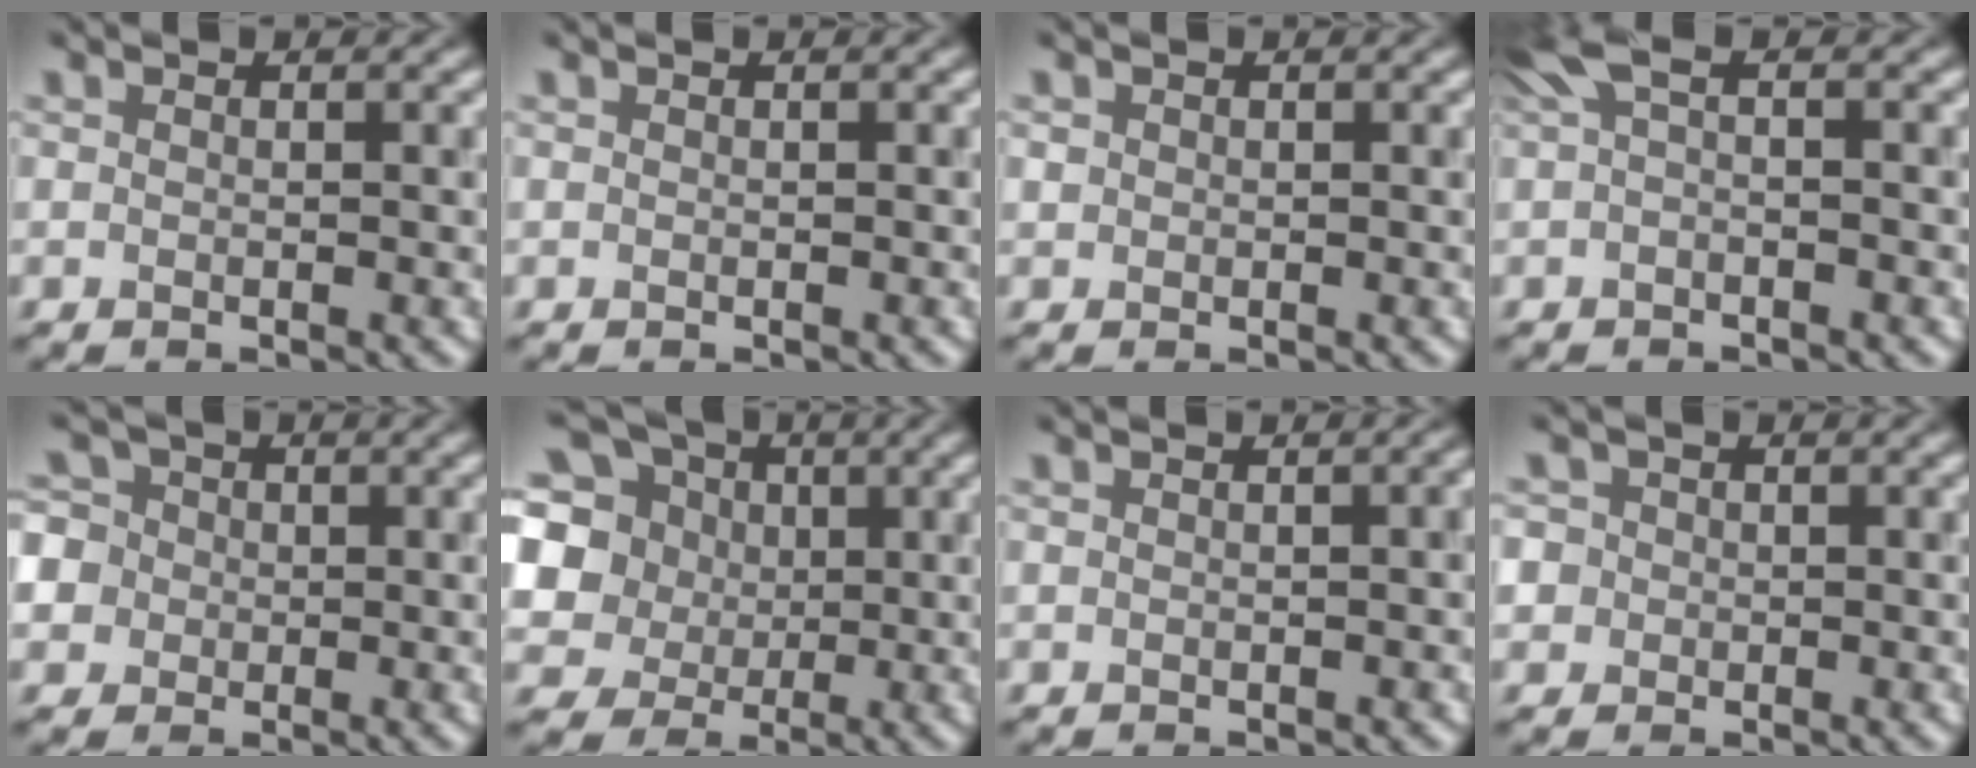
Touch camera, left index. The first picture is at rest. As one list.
[{"total": 0.0}, {"total": 0.6, "force": [0.1, 0.5, 0.1], "torque": [0.004, -0.001, 0.002]}, {"total": 2.3, "force": [0.4, 0.6, 2.2], "torque": [-0.044, 0.005, 0.003]}, {"total": 7.4, "force": [0.3, 6.8, 2.7], "torque": [-0.054, 0.035, -0.033]}, {"total": 11.9, "force": [3.3, 10.2, 5.2], "torque": [-0.143, 0.029, 0.055]}, {"total": 0.8, "force": [0.0, 0.2, 0.8], "torque": [-0.008, 0.002, 0.002]}, {"total": 3.6, "force": [0.9, 3.2, 1.3], "torque": [-0.009, 0.025, -0.008]}]